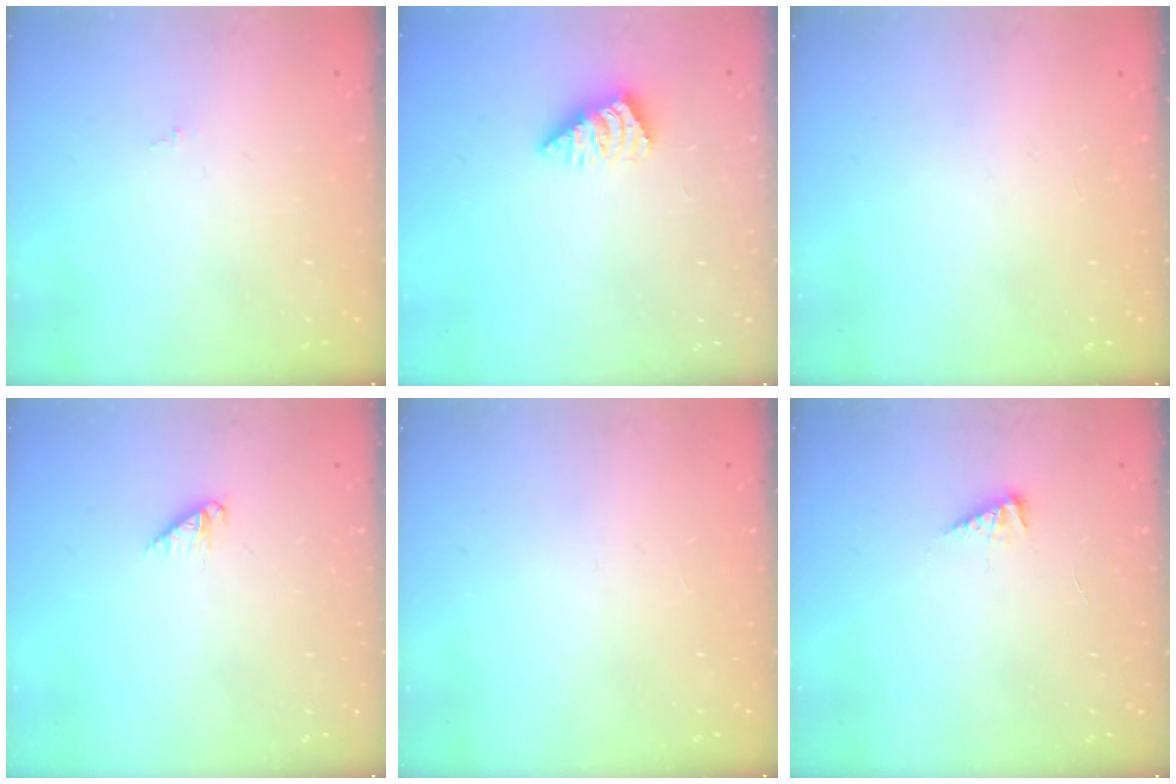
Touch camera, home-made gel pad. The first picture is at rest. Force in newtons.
{"total": 2.8, "press": 2.7, "slide": 0.5}
{"total": 0.0}
{"total": 3.0, "press": 3.0, "slide": 0.4}
{"total": 0.0}
{"total": 4.1, "press": 4.1, "slide": 0.5}